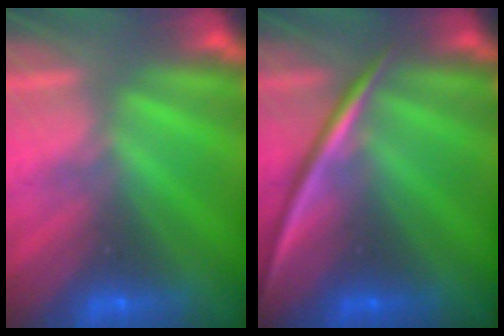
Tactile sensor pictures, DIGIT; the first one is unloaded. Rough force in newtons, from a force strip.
{"total": 2.2}